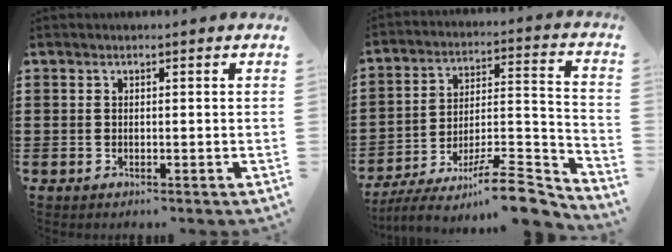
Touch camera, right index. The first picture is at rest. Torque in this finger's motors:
{"motor_torque": [-0.12, -0.14, -0.43, -0.21]}